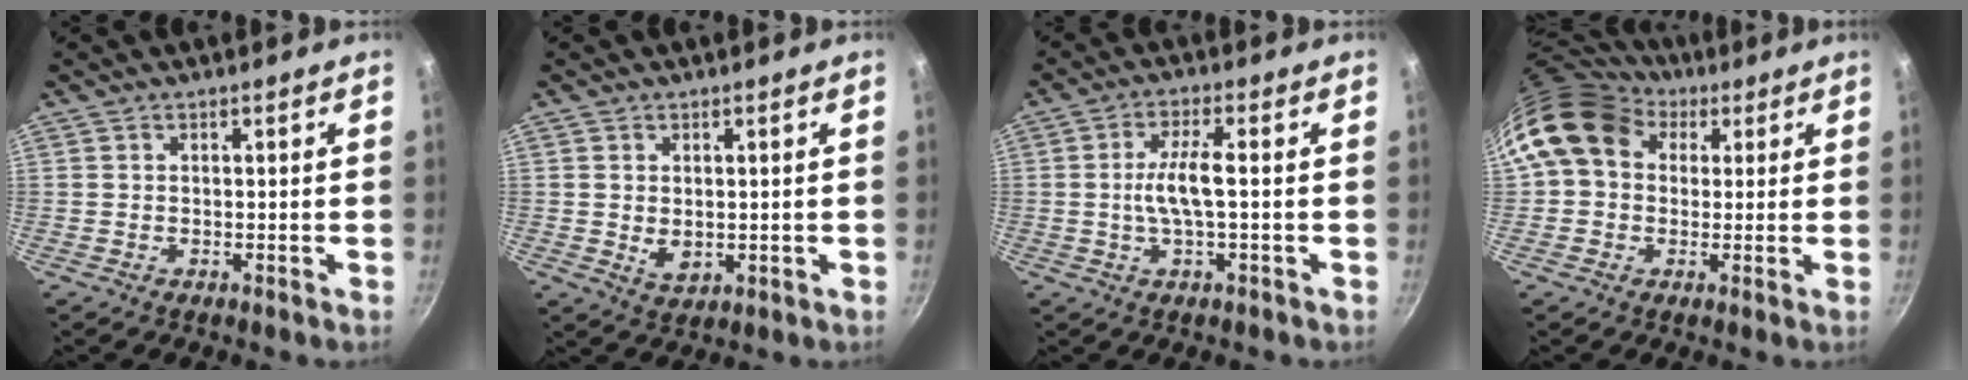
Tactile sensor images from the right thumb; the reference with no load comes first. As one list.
[{"total": 3.6, "force": [0.3, 2.5, 2.6], "torque": [-0.042, -0.012, 0.011]}, {"total": 6.0, "force": [-0.4, 1.3, 5.9], "torque": [-0.124, 0.013, -0.009]}, {"total": 13.0, "force": [4.6, 10.1, 6.7], "torque": [-0.097, 0.014, 0.065]}]